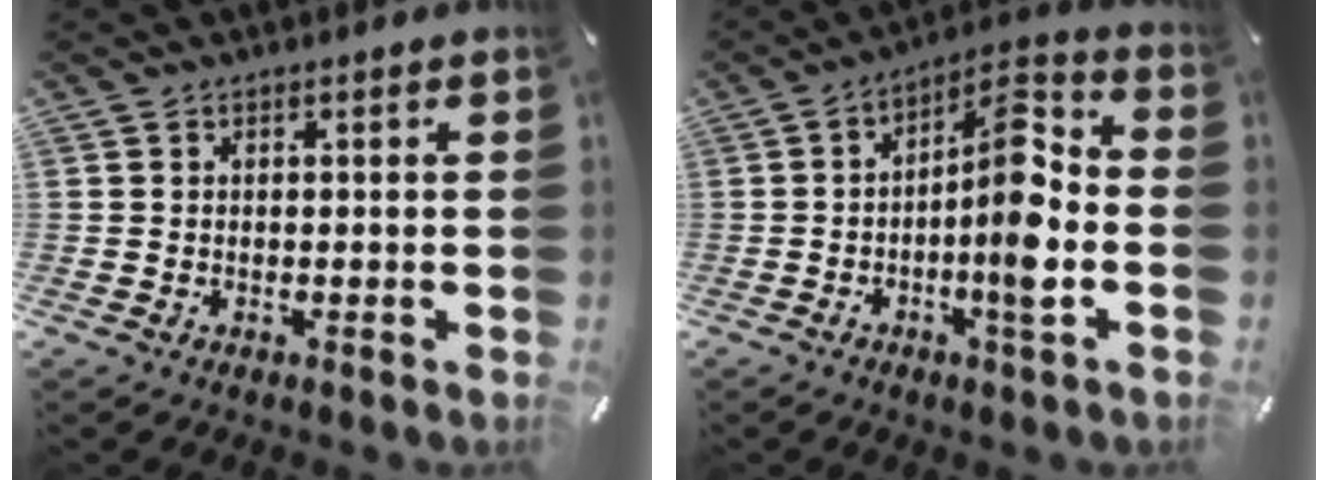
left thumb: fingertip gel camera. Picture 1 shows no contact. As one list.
[{"total": 13.7, "force": [-2.9, 3.8, 12.9], "torque": [-0.206, 0.005, -0.055]}]